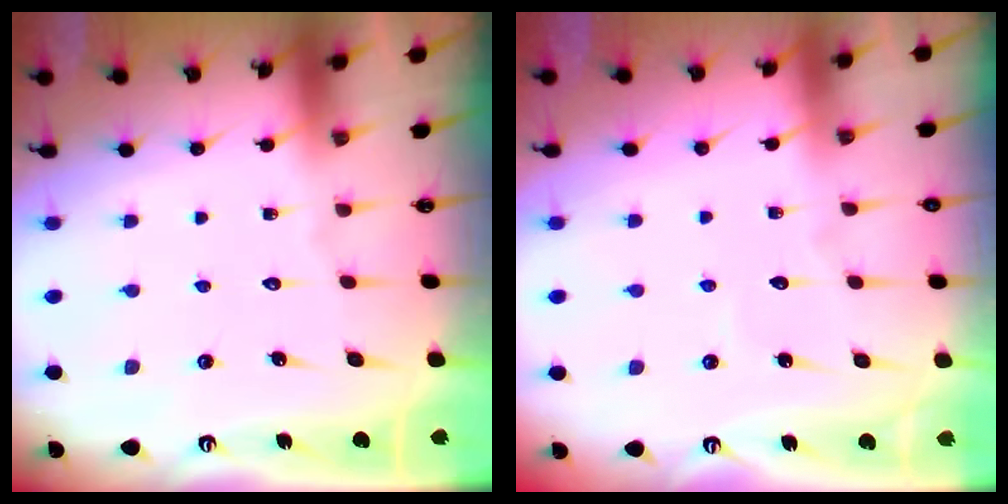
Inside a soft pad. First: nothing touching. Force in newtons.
{"total": 2.8, "press": 2.8, "slide": 0.3}